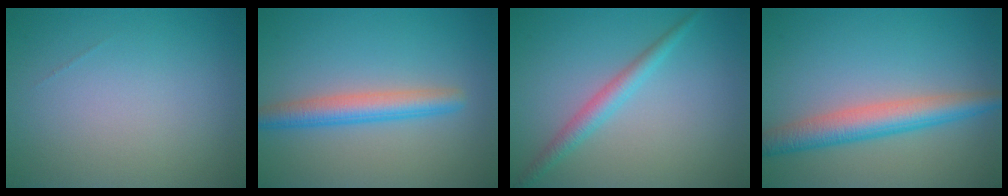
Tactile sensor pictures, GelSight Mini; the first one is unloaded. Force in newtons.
{"total": 3.7, "press": 3.7, "slide": 0.0}
{"total": 2.2, "press": 2.2, "slide": 0.1}
{"total": 4.6, "press": 4.6, "slide": 0.0}